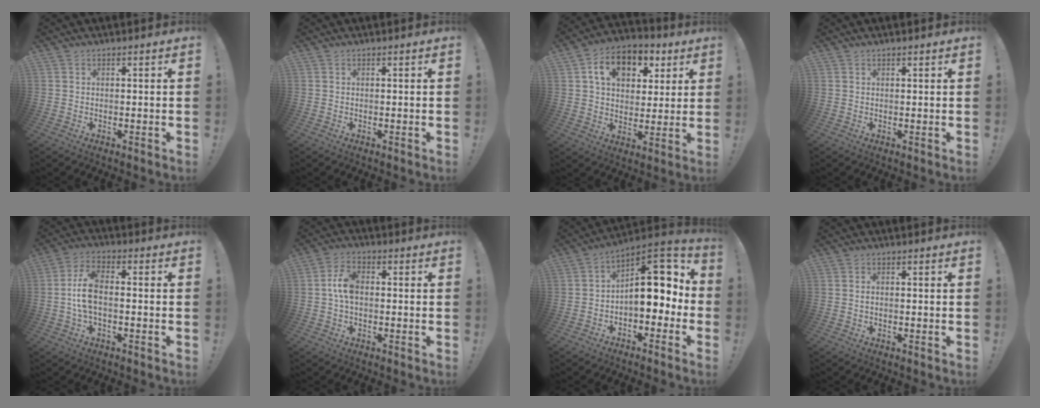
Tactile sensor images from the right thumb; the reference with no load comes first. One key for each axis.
{"total": 0.0}
{"total": 13.0, "fx": 5.7, "fy": 9.2, "fz": 7.2, "tx": -0.108, "ty": -0.015, "tz": 0.105}
{"total": 0.6, "fx": 0.5, "fy": 0.0, "fz": 0.2, "tx": -0.001, "ty": -0.001, "tz": 0.009}
{"total": 8.6, "fx": -0.8, "fy": 3.9, "fz": 7.6, "tx": -0.160, "ty": 0.005, "tz": -0.011}
{"total": 6.4, "fx": 0.1, "fy": 3.7, "fz": 5.2, "tx": -0.098, "ty": 0.008, "tz": 0.001}
{"total": 15.1, "fx": 1.3, "fy": 8.3, "fz": 12.5, "tx": -0.156, "ty": -0.009, "tz": 0.030}
{"total": 0.5, "fx": -0.1, "fy": 0.3, "fz": 0.4, "tx": -0.017, "ty": 0.006, "tz": -0.001}